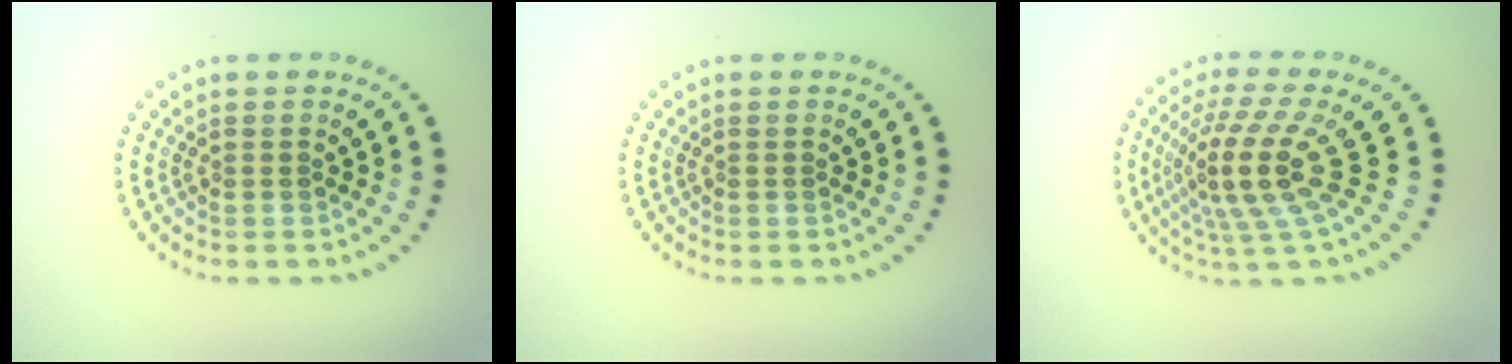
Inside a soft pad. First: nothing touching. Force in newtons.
{"total": 0.0}
{"total": 5.3, "press": 3.9, "slide": 3.6}